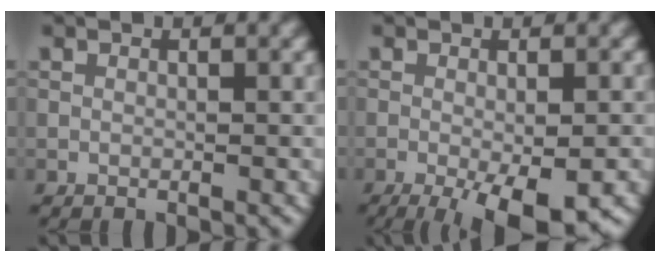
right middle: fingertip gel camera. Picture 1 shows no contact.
{"total": 7.0, "force": [-3.3, 1.7, 5.9], "torque": [-0.089, -0.010, -0.046]}